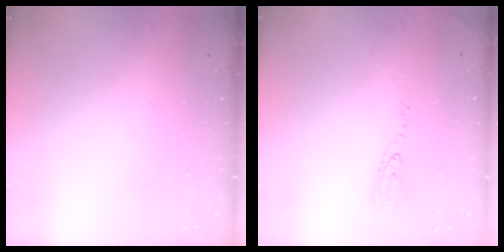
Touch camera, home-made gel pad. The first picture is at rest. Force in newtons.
{"total": 6.8, "press": 6.8, "slide": 0.6}